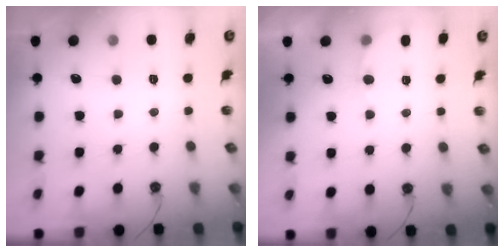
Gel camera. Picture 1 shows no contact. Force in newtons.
{"total": 4.0, "press": 3.9, "slide": 0.9}